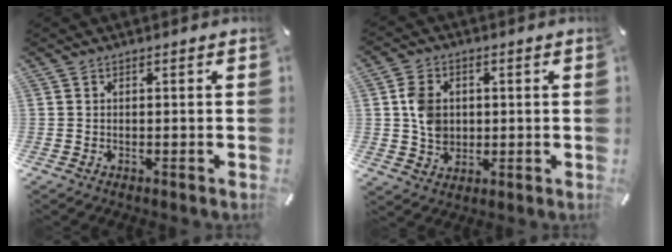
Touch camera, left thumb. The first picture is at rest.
{"total": 7.5, "force": [0.8, 6.5, 3.7], "torque": [-0.068, 0.005, 0.013]}